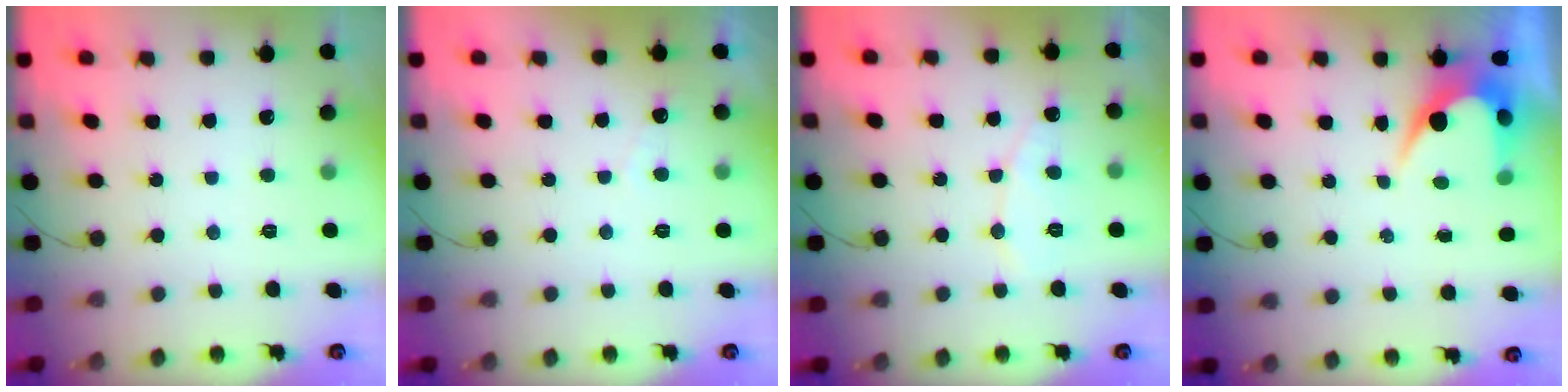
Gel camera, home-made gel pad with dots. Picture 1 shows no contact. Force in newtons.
{"total": 2.5, "press": 2.5, "slide": 0.1}
{"total": 5.9, "press": 5.9, "slide": 0.1}
{"total": 5.3, "press": 5.3, "slide": 0.3}